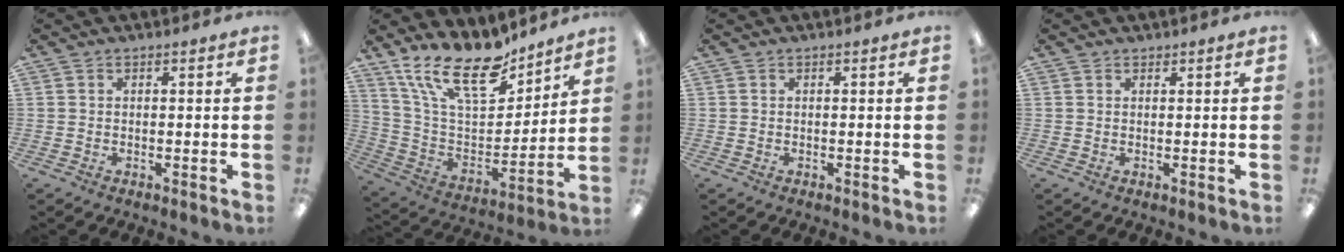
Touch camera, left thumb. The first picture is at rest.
{"total": 19.9, "force": [14.7, 7.6, 11.1], "torque": [-0.226, -0.090, 0.261]}
{"total": 0.0}
{"total": 0.7, "force": [0.6, 0.2, 0.0], "torque": [0.000, 0.001, 0.012]}